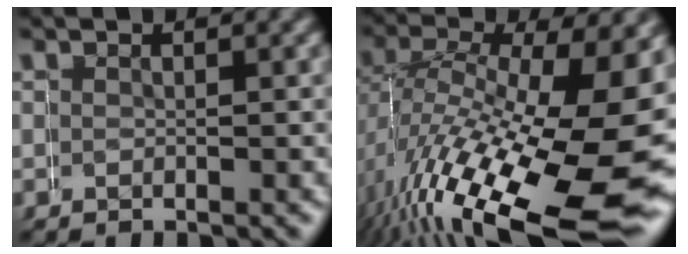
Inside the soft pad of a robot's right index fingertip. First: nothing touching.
{"total": 15.5, "force": [-4.5, 6.8, 13.1], "torque": [-0.225, -0.069, -0.019]}